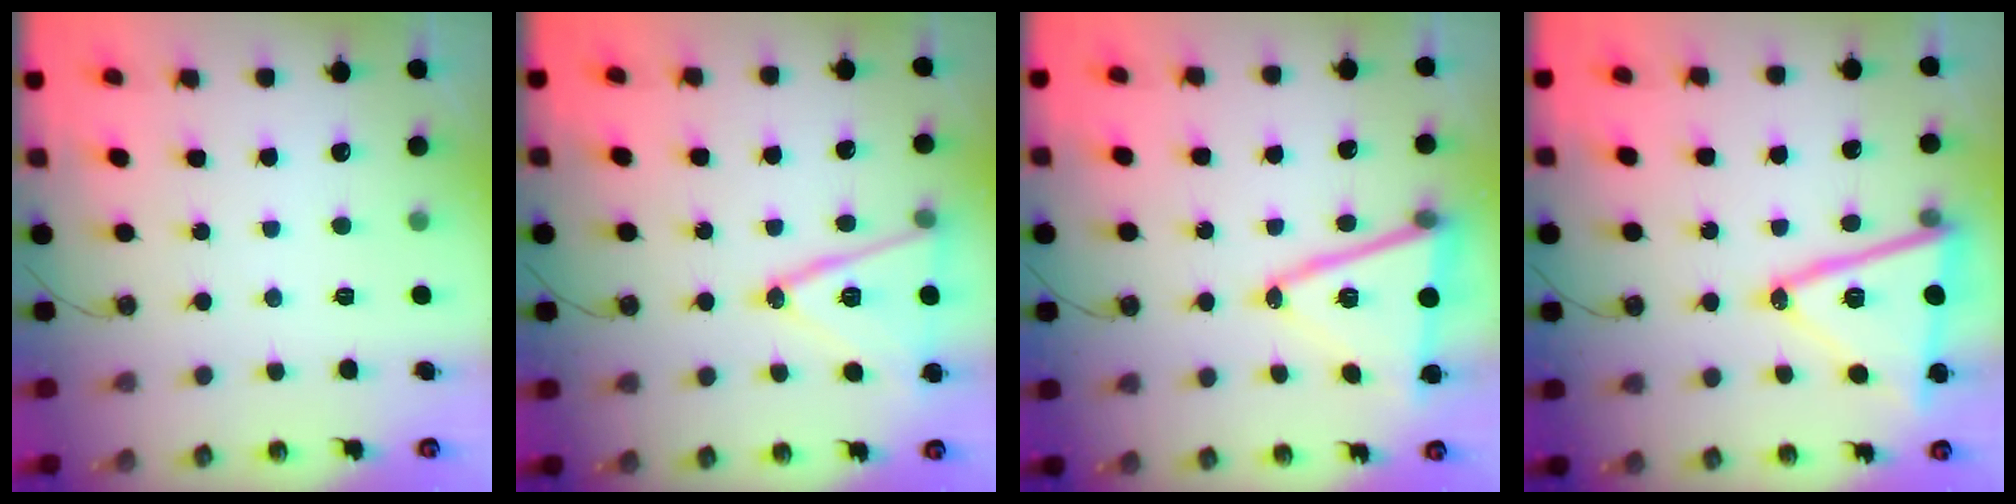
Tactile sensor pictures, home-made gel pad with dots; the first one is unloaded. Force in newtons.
{"total": 15.3, "press": 14.9, "slide": 3.4}
{"total": 15.9, "press": 15.5, "slide": 3.7}
{"total": 17.7, "press": 17.6, "slide": 2.0}